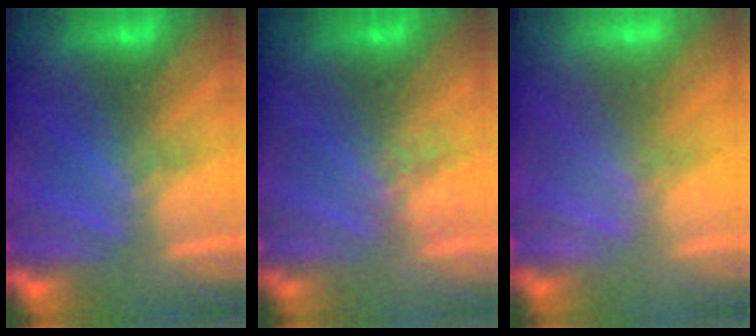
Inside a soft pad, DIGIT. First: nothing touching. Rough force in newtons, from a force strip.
{"total": 2.5}
{"total": 1.8}